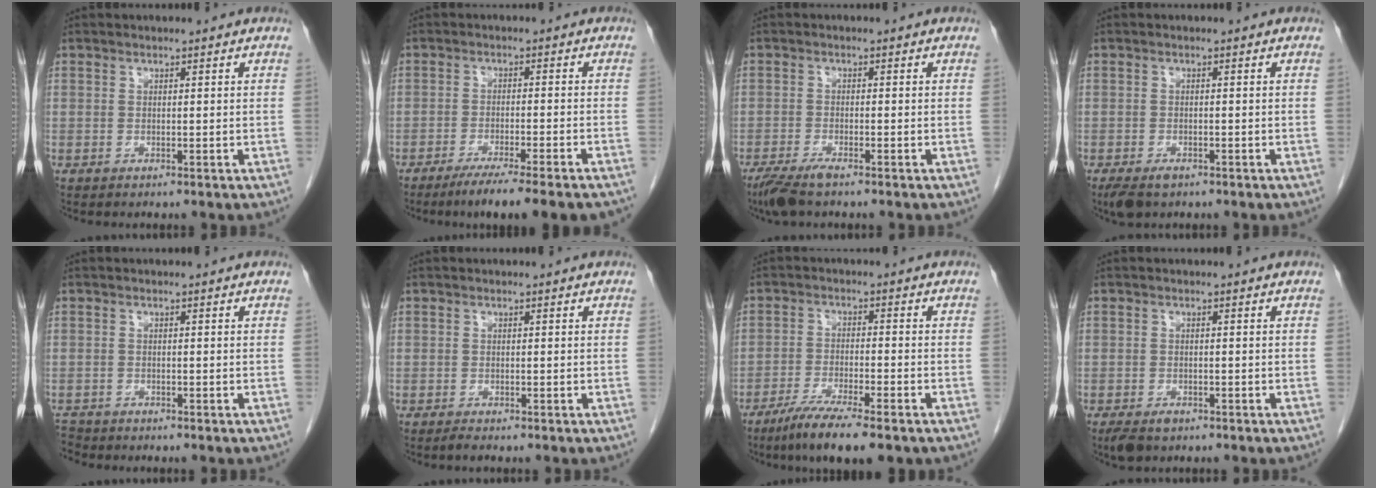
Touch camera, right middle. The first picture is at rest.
{"total": 10.8, "force": [-8.6, -0.2, 6.5], "torque": [-0.080, -0.025, -0.128]}
{"total": 4.3, "force": [-3.2, 0.6, 2.7], "torque": [-0.056, -0.011, -0.060]}
{"total": 3.7, "force": [-2.6, 1.7, 2.0], "torque": [-0.040, -0.008, -0.038]}
{"total": 2.3, "force": [-2.2, 0.5, -0.3], "torque": [0.004, -0.009, -0.041]}
{"total": 0.8, "force": [-0.7, -0.2, 0.4], "torque": [-0.017, -0.005, -0.013]}
{"total": 9.1, "force": [-6.5, 0.6, 6.3], "torque": [-0.110, -0.025, -0.107]}
{"total": 3.4, "force": [-2.5, 1.7, 1.7], "torque": [-0.031, -0.006, -0.036]}